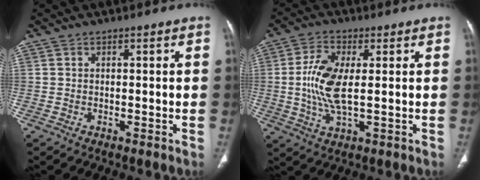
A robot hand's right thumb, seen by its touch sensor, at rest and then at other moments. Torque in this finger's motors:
{"motor_torque": [-0.51, 0.89, 0.84, 0.51, 0.18]}